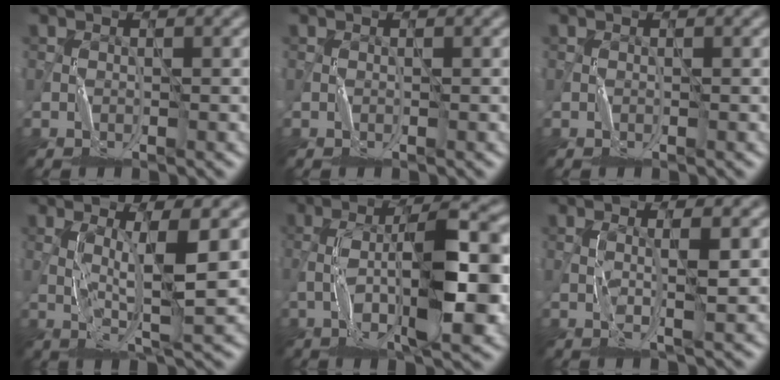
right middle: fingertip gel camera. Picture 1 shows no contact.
{"total": 0.0}
{"total": 0.0}
{"total": 5.2, "force": [0.4, 0.6, 5.2], "torque": [-0.097, 0.002, 0.015]}
{"total": 9.2, "force": [-1.6, 2.8, 8.6], "torque": [-0.143, 0.016, -0.029]}
{"total": 2.5, "force": [0.4, 0.3, 2.4], "torque": [-0.037, -0.001, 0.009]}